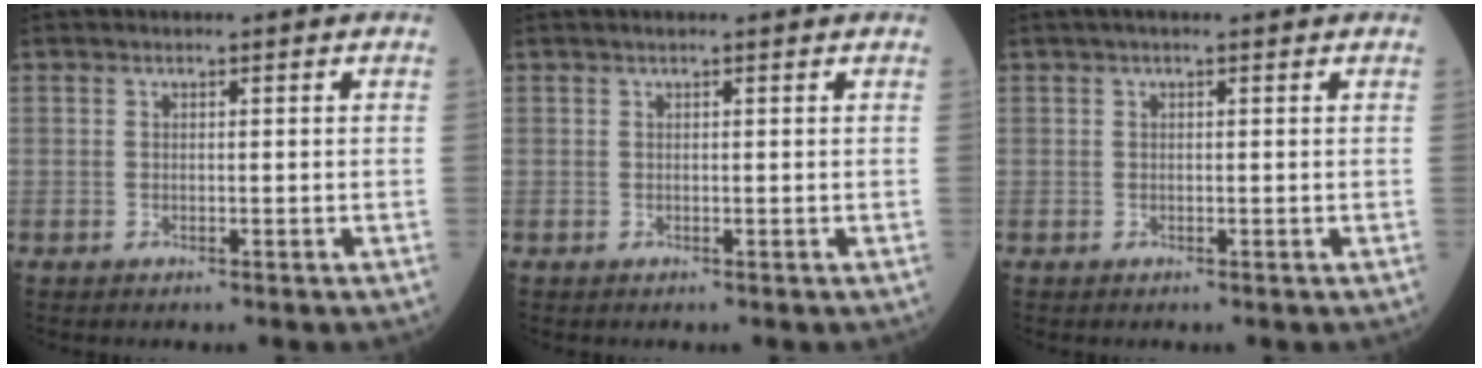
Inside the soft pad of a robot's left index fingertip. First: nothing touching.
{"total": 1.2, "force": [0.9, 0.2, 0.7], "torque": [-0.013, 0.012, 0.013]}
{"total": 2.4, "force": [1.7, 0.5, 1.6], "torque": [-0.023, 0.019, 0.022]}